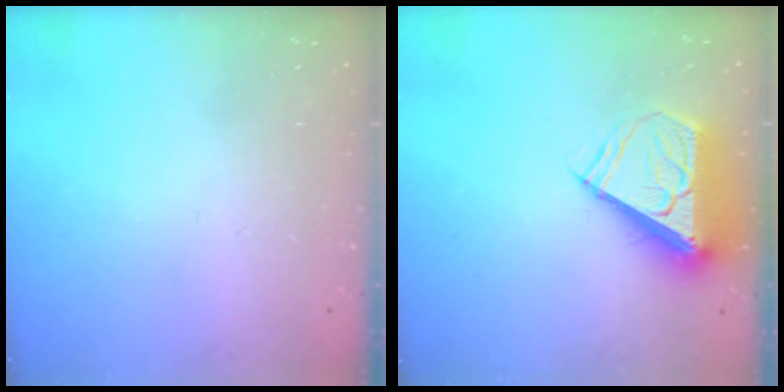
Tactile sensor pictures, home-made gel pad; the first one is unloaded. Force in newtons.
{"total": 9.3, "press": 9.2, "slide": 1.6}